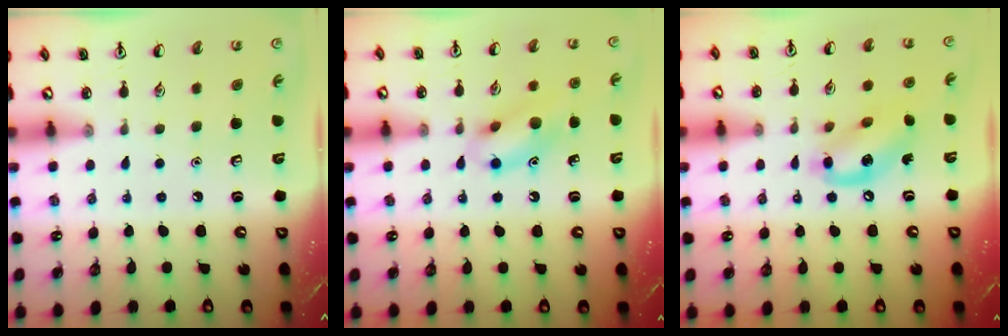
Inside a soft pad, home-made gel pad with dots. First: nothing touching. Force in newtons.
{"total": 12.0, "press": 11.9, "slide": 0.7}
{"total": 12.5, "press": 12.2, "slide": 2.8}